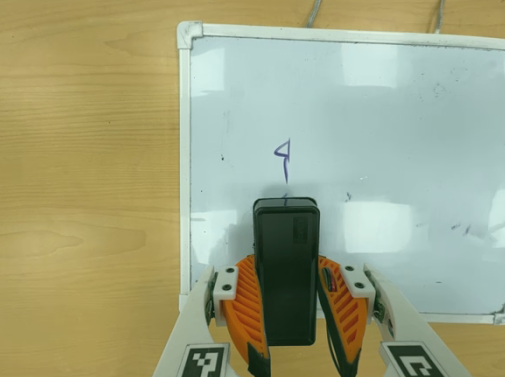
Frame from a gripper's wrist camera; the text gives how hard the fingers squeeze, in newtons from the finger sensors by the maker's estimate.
{"total": 8.0, "left": 7.0, "right": 9.0}